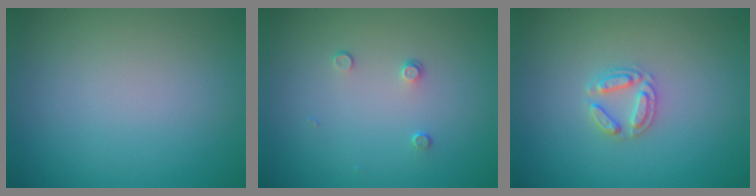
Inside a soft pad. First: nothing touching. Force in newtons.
{"total": 0.9, "press": 0.6, "slide": 0.6}
{"total": 2.2, "press": 2.2, "slide": 0.3}